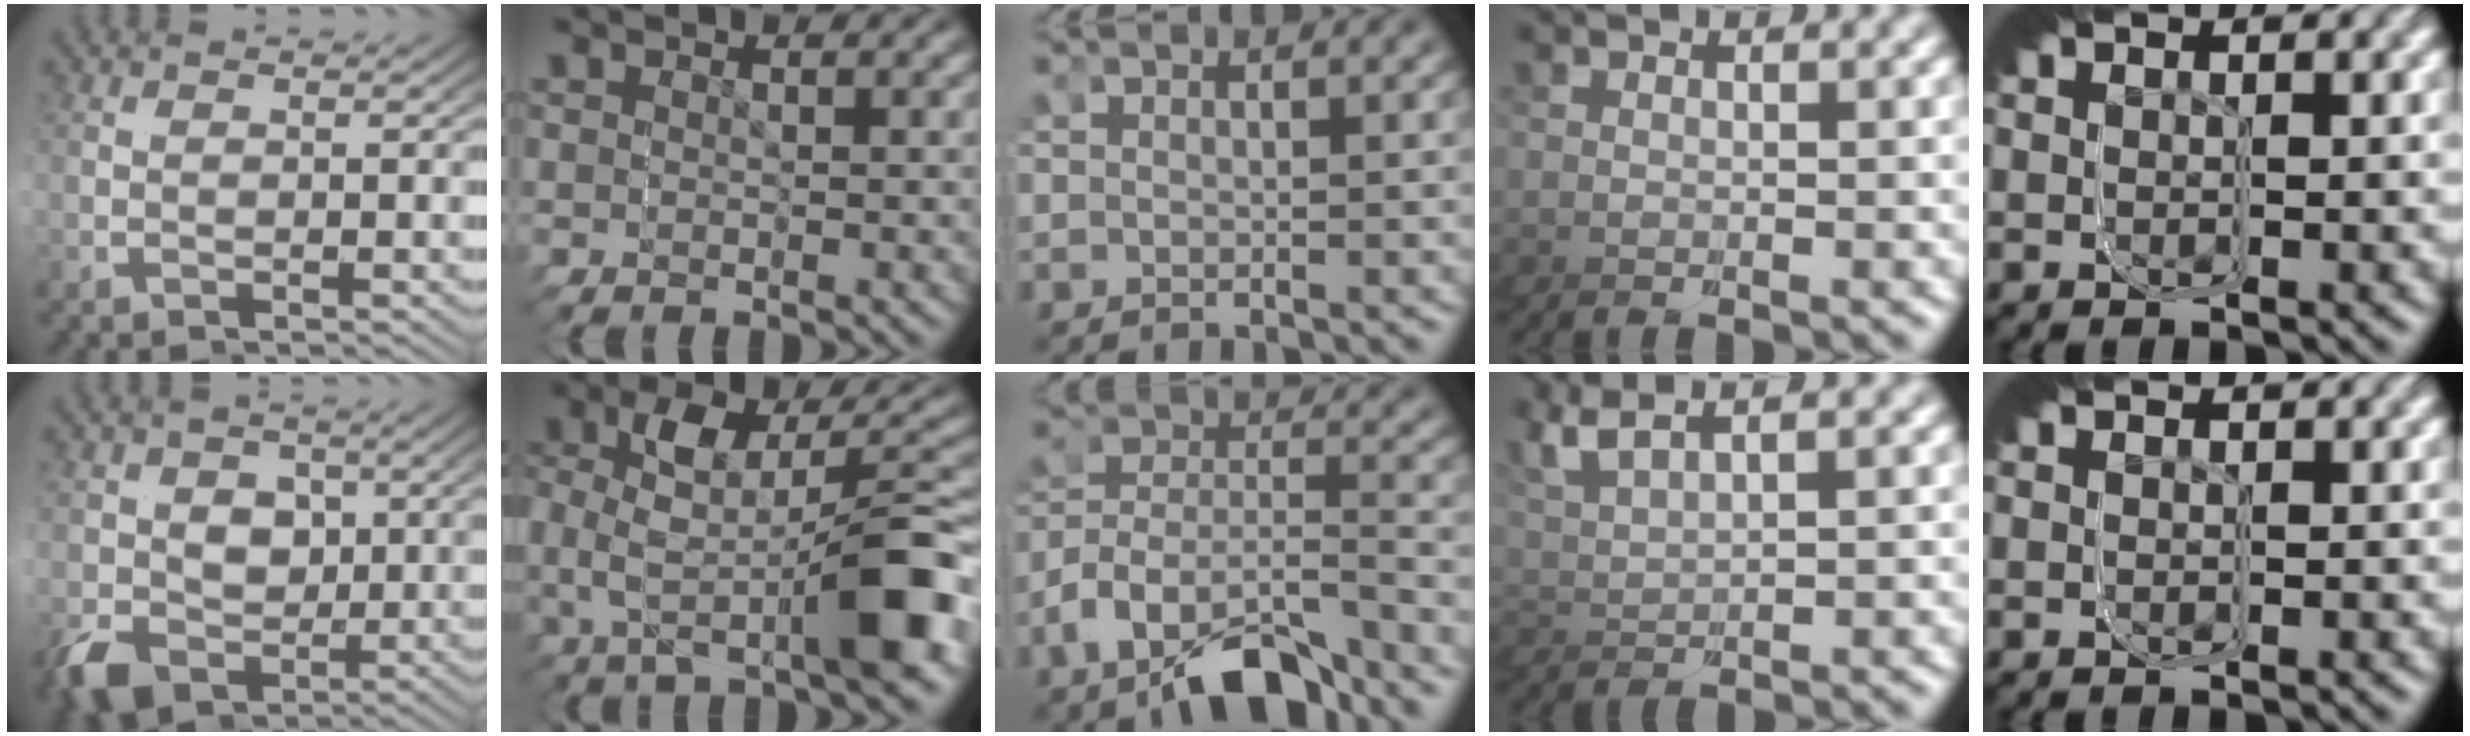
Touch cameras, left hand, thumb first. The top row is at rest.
{"thumb": {"total": 12.8, "force": [-0.1, 9.6, 8.4], "torque": [-0.127, -0.016, -0.002]}, "index": {"total": 5.1, "force": [-1.0, 2.0, 4.6], "torque": [-0.065, 0.014, -0.029]}, "middle": {"total": 7.6, "force": [-4.5, 4.7, 4.0], "torque": [-0.082, -0.013, -0.073]}, "ring": {"total": 3.2, "force": [3.0, 1.0, 0.1], "torque": [-0.075, 0.007, 0.048]}}